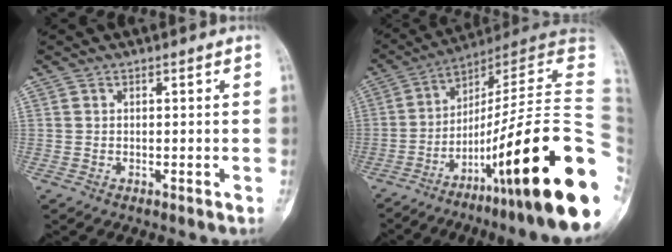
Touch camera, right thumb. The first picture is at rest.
{"total": 31.5, "force": [-9.7, 3.8, 29.7], "torque": [-0.355, 0.052, -0.154]}